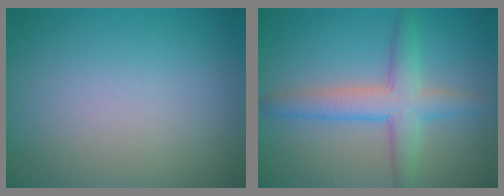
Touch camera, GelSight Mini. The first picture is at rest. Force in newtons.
{"total": 4.4, "press": 4.4, "slide": 0.2}